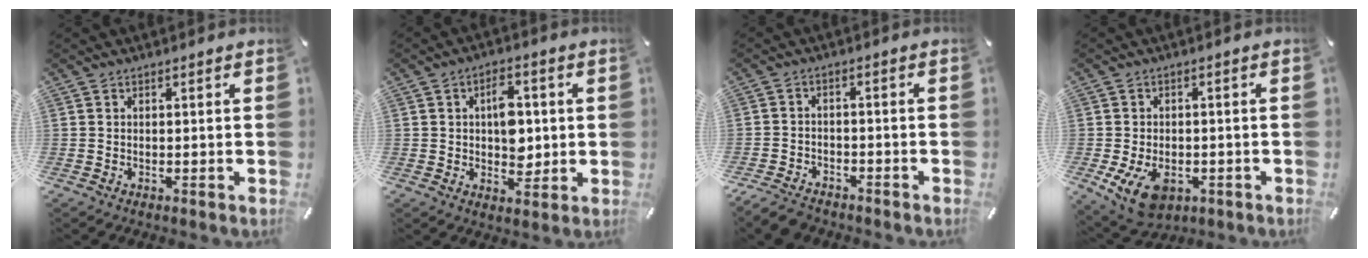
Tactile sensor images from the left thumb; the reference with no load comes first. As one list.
[{"total": 8.1, "force": [0.7, 5.6, 5.9], "torque": [-0.066, -0.003, 0.007]}, {"total": 4.4, "force": [-3.9, 1.8, 1.2], "torque": [-0.029, 0.018, -0.076]}, {"total": 8.6, "force": [-3.3, 5.8, 5.5], "torque": [-0.099, 0.004, -0.058]}]